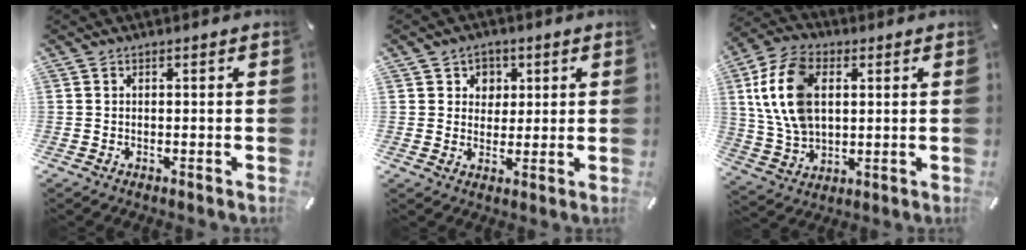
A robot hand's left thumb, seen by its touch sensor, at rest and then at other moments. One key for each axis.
{"total": 4.5, "fx": 1.5, "fy": 4.2, "fz": 0.7, "tx": -0.004, "ty": -0.001, "tz": 0.020}
{"total": 14.6, "fx": 3.2, "fy": 10.2, "fz": 10.0, "tx": -0.247, "ty": 0.009, "tz": 0.055}